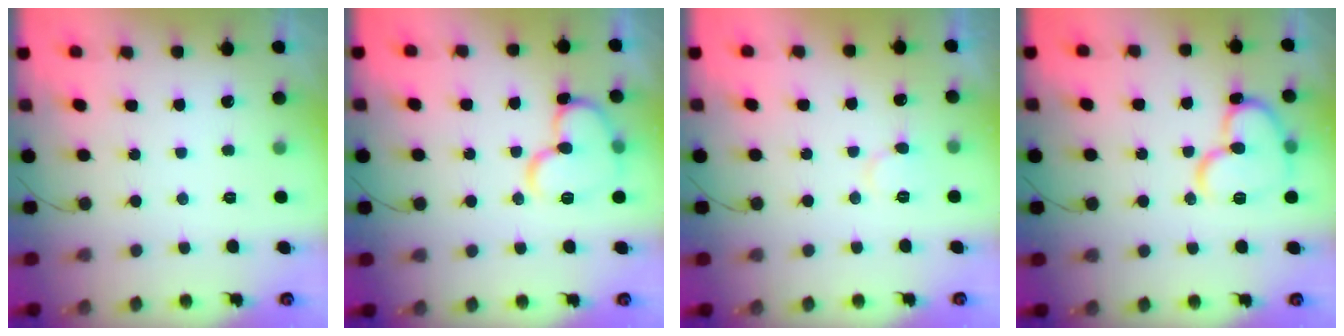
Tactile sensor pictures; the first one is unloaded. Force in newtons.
{"total": 13.0, "press": 12.8, "slide": 2.2}
{"total": 6.4, "press": 6.4, "slide": 0.2}
{"total": 14.6, "press": 14.5, "slide": 1.8}